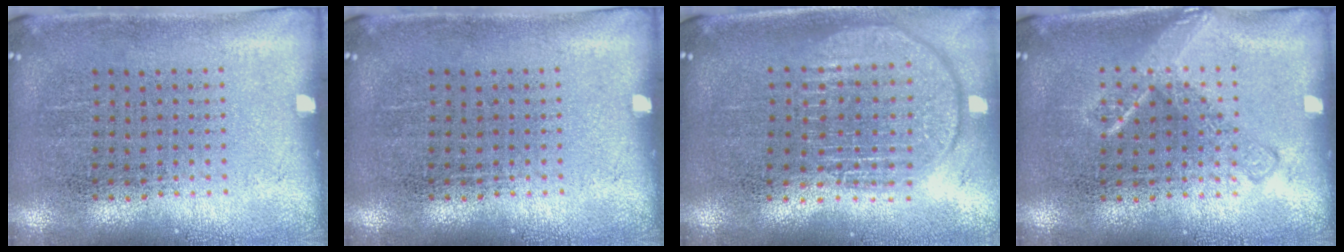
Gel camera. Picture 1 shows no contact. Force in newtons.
{"total": 0.0}
{"total": 1.9, "press": 1.6, "slide": 1.0}
{"total": 2.4, "press": 2.4, "slide": 0.4}